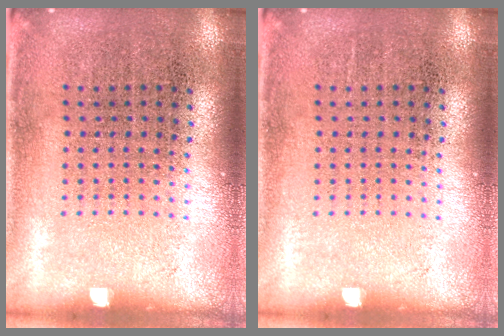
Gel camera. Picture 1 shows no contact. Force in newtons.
{"total": 0.0}